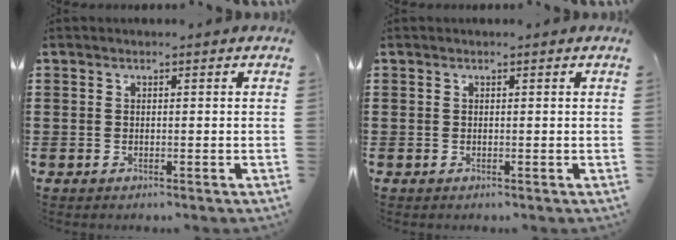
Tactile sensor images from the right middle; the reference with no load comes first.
{"total": 0.0}